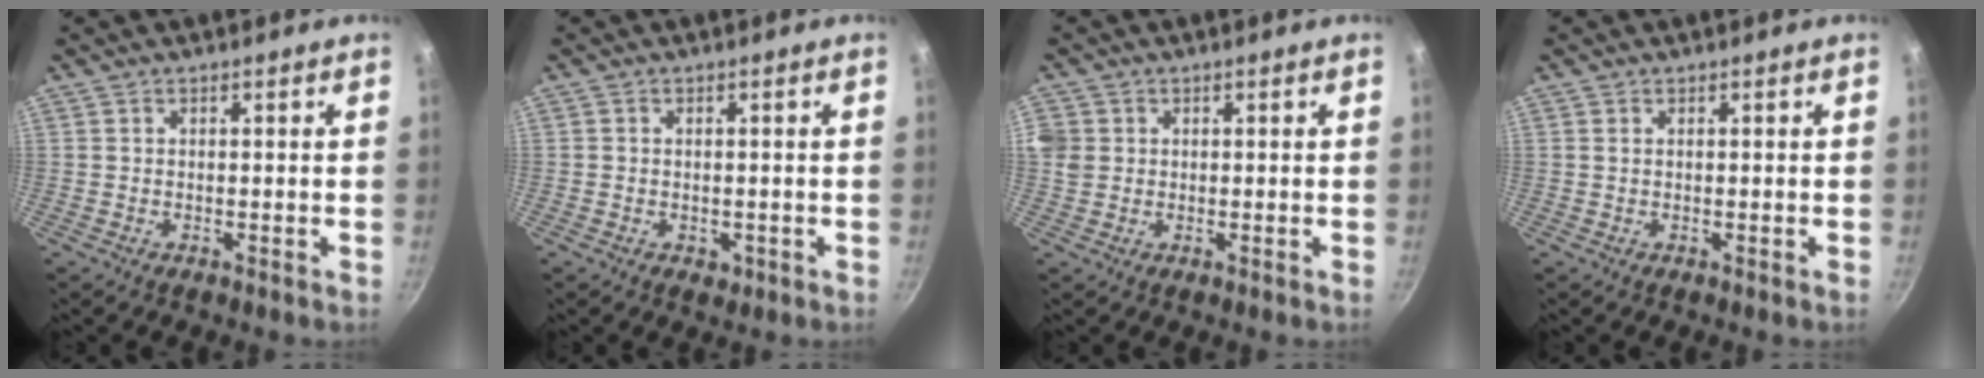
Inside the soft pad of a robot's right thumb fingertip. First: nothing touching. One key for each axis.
{"total": 1.9, "fx": -0.5, "fy": 1.5, "fz": 0.9, "tx": -0.011, "ty": 0.000, "tz": -0.006}
{"total": 4.9, "fx": 0.8, "fy": 4.3, "fz": 2.2, "tx": -0.039, "ty": 0.001, "tz": 0.015}
{"total": 0.7, "fx": 0.2, "fy": 0.5, "fz": 0.5, "tx": -0.011, "ty": 0.001, "tz": 0.004}